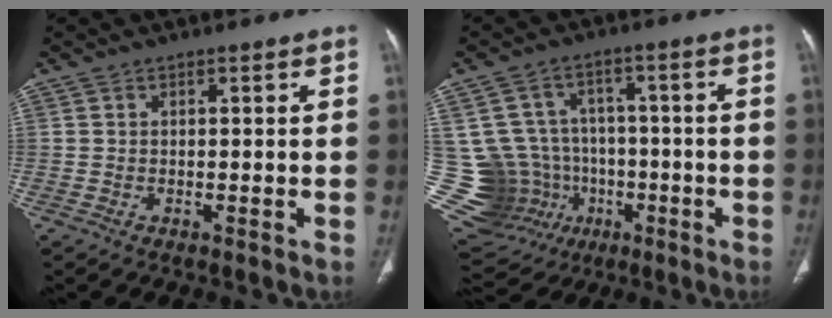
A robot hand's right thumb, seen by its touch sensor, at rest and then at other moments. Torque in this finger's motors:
{"motor_torque": [-0.20, -0.06, 0.25, -0.17, -0.25]}